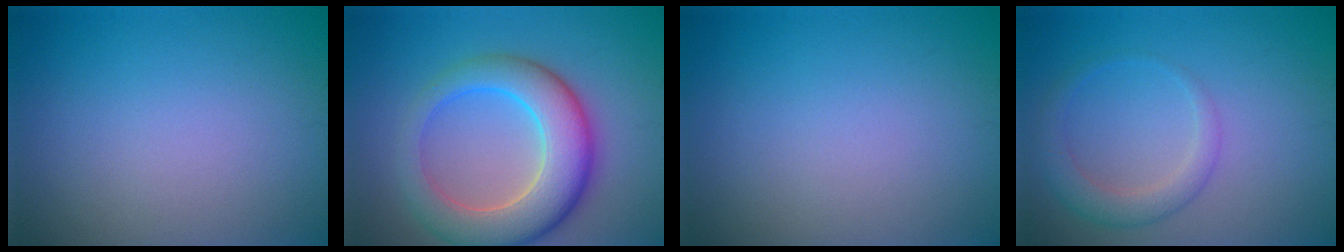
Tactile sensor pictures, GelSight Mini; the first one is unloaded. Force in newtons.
{"total": 8.2, "press": 8.2, "slide": 0.5}
{"total": 0.0}
{"total": 2.8, "press": 2.8, "slide": 0.2}